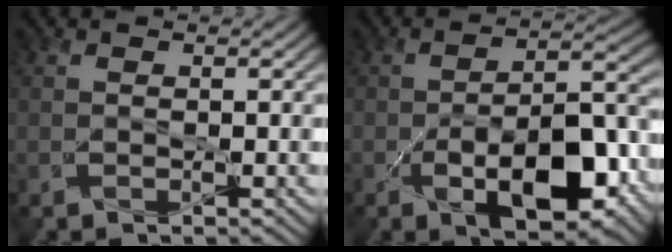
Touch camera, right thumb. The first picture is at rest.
{"total": 11.2, "force": [-4.6, 5.2, 8.8], "torque": [-0.143, -0.013, -0.074]}